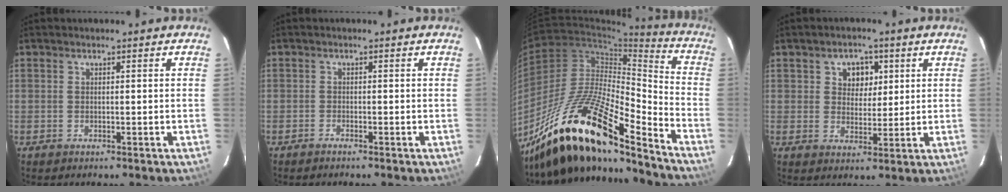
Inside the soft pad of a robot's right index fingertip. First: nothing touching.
{"total": 0.8, "force": [-0.7, 0.2, 0.2], "torque": [-0.008, 0.001, -0.018]}
{"total": 22.7, "force": [-17.1, 4.9, 14.1], "torque": [-0.254, -0.016, -0.314]}
{"total": 5.3, "force": [1.8, 4.3, 2.4], "torque": [-0.030, 0.008, 0.033]}